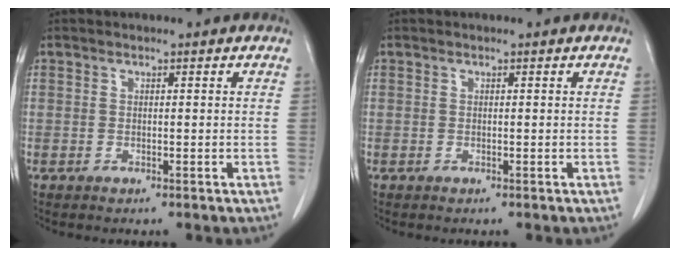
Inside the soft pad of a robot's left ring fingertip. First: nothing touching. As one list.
[{"total": 0.0}]